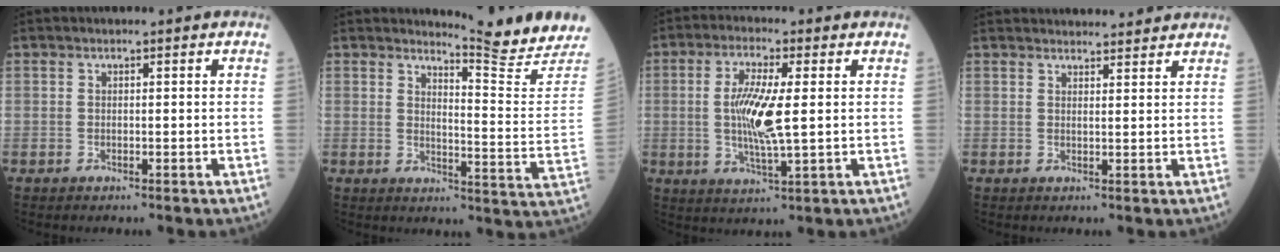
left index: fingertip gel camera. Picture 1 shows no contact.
{"total": 12.2, "force": [12.0, -1.3, 1.6], "torque": [-0.019, -0.102, 0.141]}
{"total": 8.4, "force": [0.5, 0.9, 8.4], "torque": [-0.176, -0.006, 0.013]}
{"total": 11.4, "force": [11.0, 1.8, 2.6], "torque": [-0.025, 0.027, 0.143]}